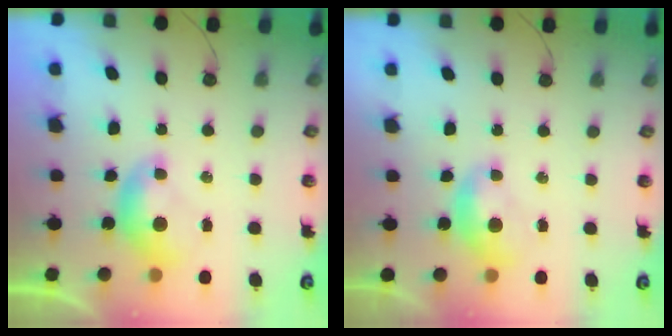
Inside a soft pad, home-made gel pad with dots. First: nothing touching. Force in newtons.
{"total": 1.1, "press": 0.8, "slide": 0.8}